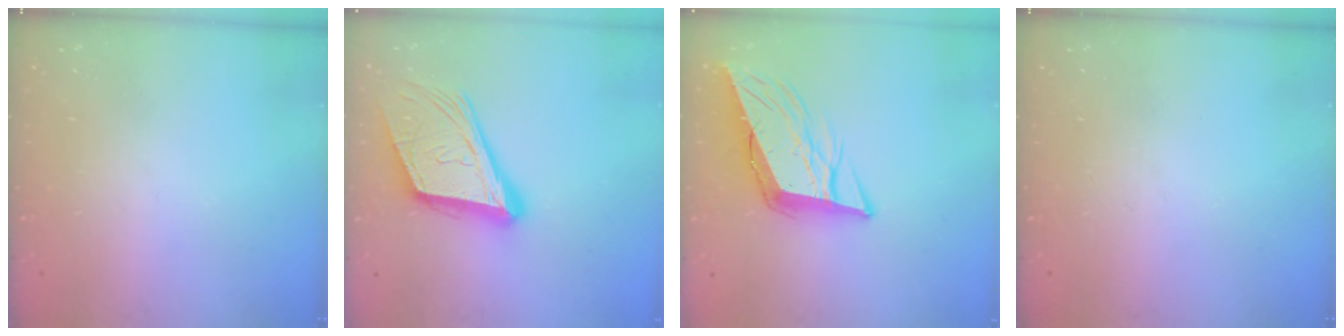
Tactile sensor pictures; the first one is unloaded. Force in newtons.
{"total": 20.1, "press": 19.6, "slide": 4.5}
{"total": 11.8, "press": 11.2, "slide": 3.6}
{"total": 0.0}